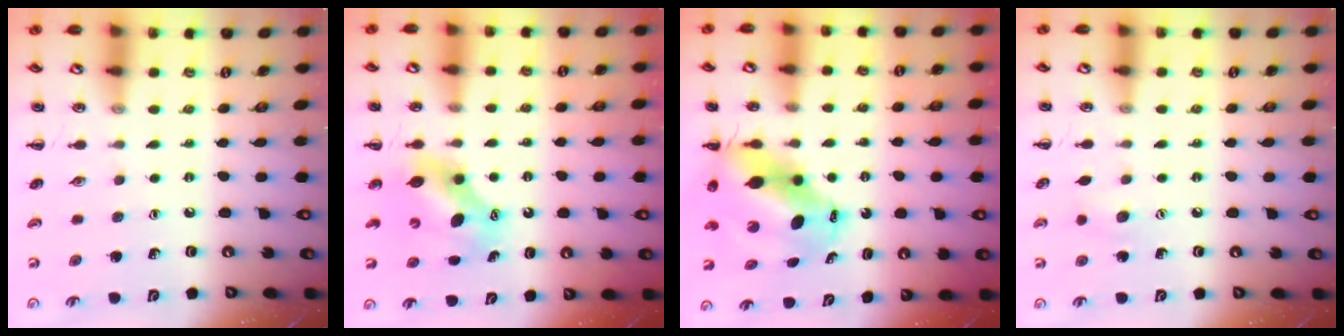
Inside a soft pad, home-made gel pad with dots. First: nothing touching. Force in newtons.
{"total": 6.5, "press": 6.4, "slide": 1.3}
{"total": 11.0, "press": 10.6, "slide": 3.1}
{"total": 5.7, "press": 5.6, "slide": 1.4}